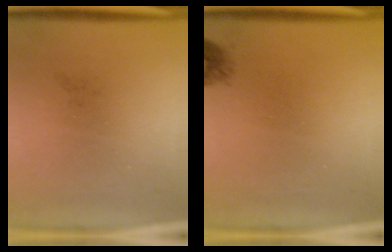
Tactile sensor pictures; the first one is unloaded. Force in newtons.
{"total": 1.2}